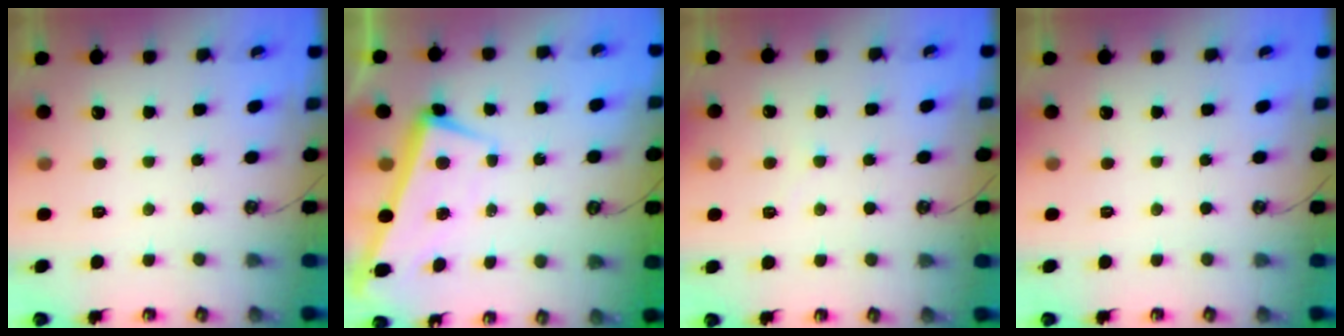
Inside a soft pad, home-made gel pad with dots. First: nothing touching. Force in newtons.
{"total": 1.8, "press": 0.9, "slide": 1.6}
{"total": 5.5, "press": 5.5, "slide": 0.3}
{"total": 0.0}